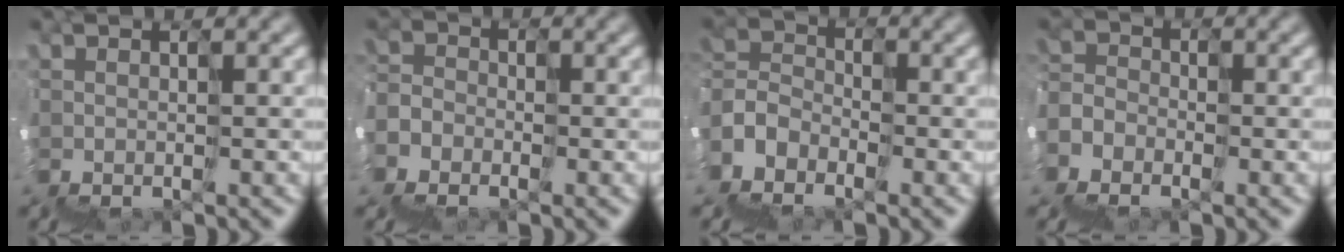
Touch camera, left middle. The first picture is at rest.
{"total": 6.3, "force": [-5.3, 3.0, -1.7], "torque": [0.036, -0.013, -0.083]}
{"total": 4.9, "force": [-4.2, 1.2, -2.1], "torque": [0.043, 0.005, -0.086]}
{"total": 6.3, "force": [-5.5, 2.3, -1.9], "torque": [0.035, -0.007, -0.085]}